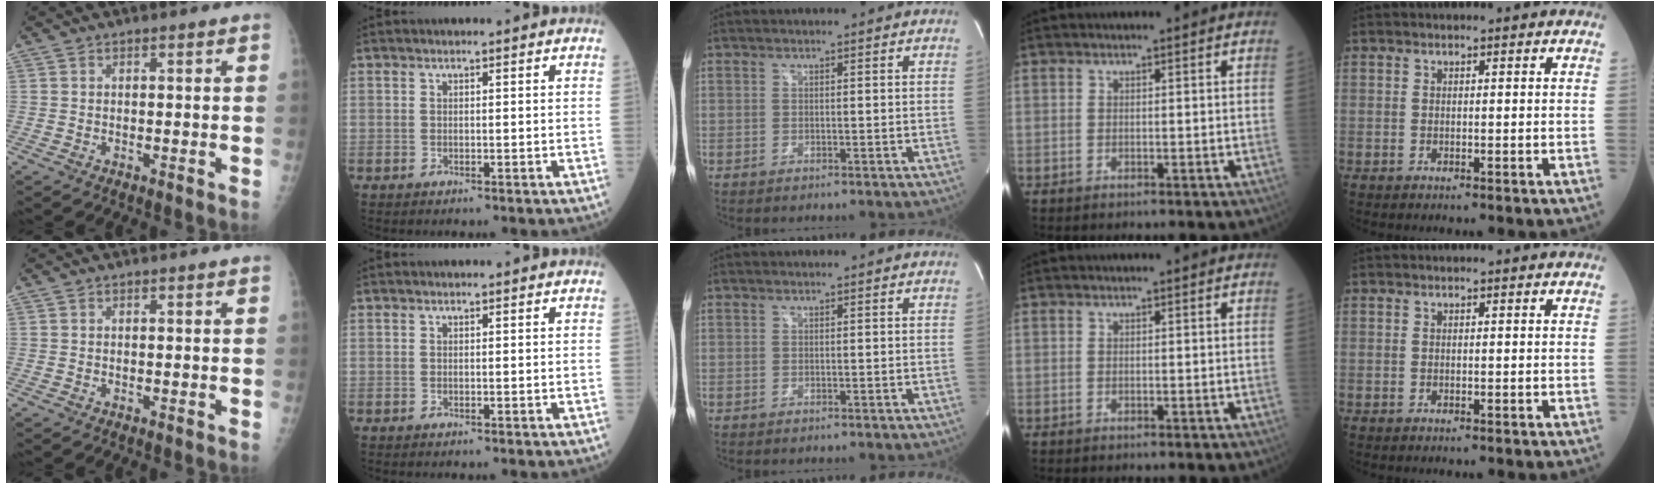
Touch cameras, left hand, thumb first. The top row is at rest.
{}